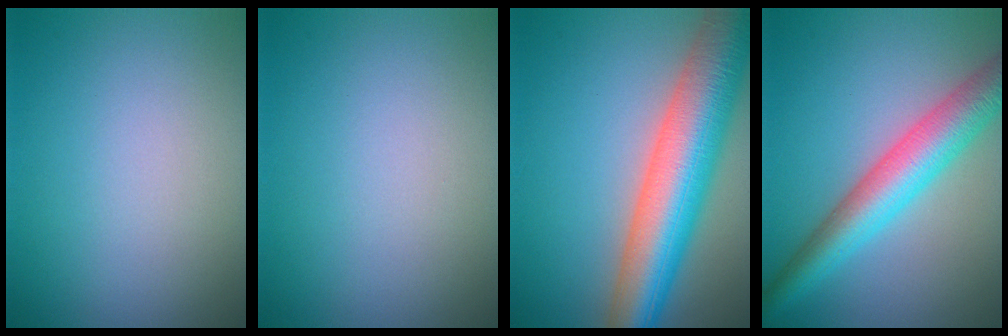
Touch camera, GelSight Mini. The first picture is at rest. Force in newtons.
{"total": 0.0}
{"total": 10.9, "press": 10.9, "slide": 0.4}
{"total": 6.6, "press": 6.6, "slide": 0.1}